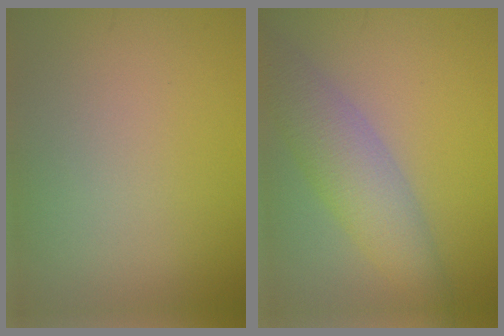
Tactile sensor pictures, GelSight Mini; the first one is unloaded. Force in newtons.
{"total": 5.0, "press": 5.0, "slide": 0.3}